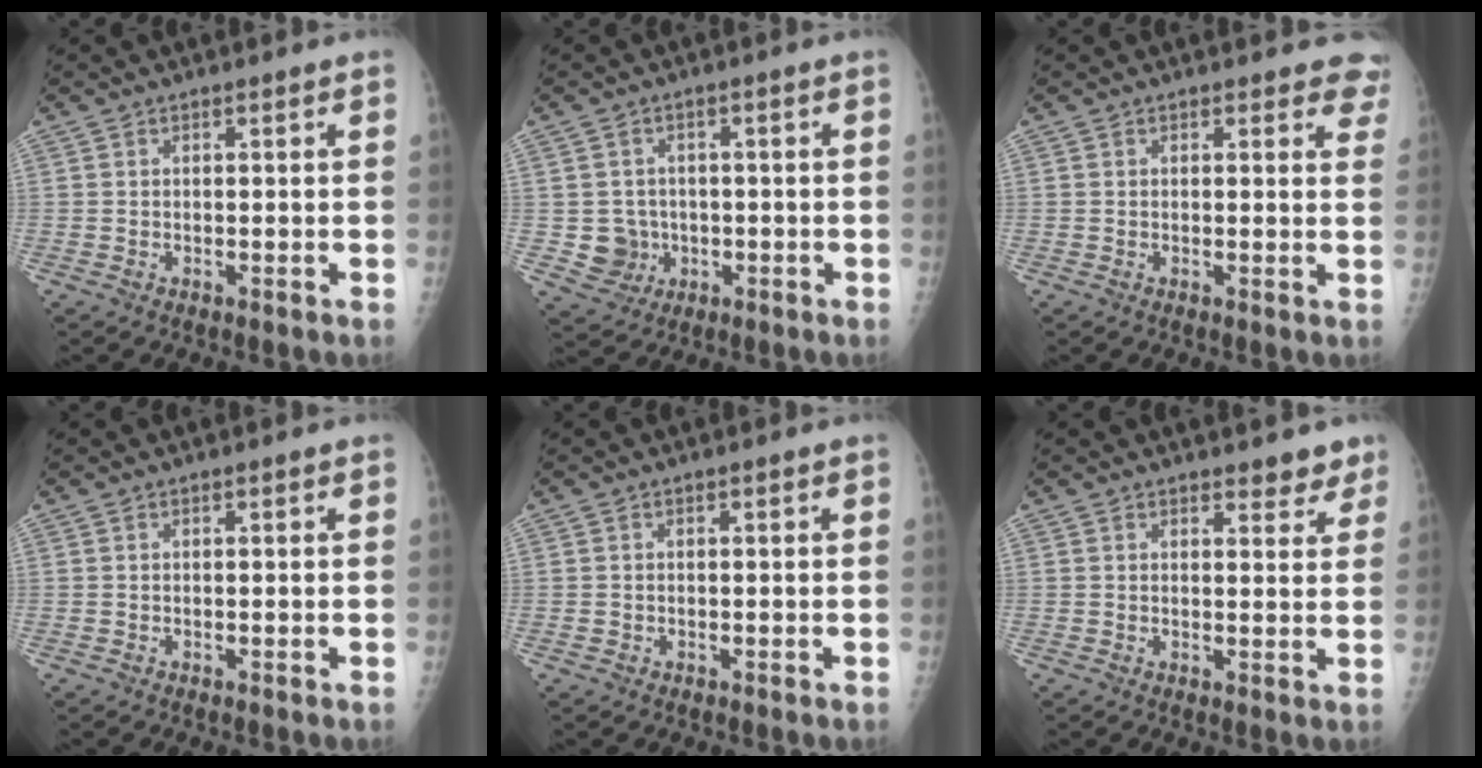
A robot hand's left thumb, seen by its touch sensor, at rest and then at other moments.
{"total": 5.4, "force": [-0.6, 5.3, 1.1], "torque": [0.008, 0.008, -0.003]}
{"total": 4.4, "force": [3.8, 2.0, 1.0], "torque": [0.028, -0.018, 0.021]}
{"total": 0.0}
{"total": 0.7, "force": [-0.1, 0.7, 0.2], "torque": [0.000, 0.002, -0.001]}
{"total": 3.8, "force": [3.1, 1.7, 1.3], "torque": [0.012, -0.018, 0.035]}